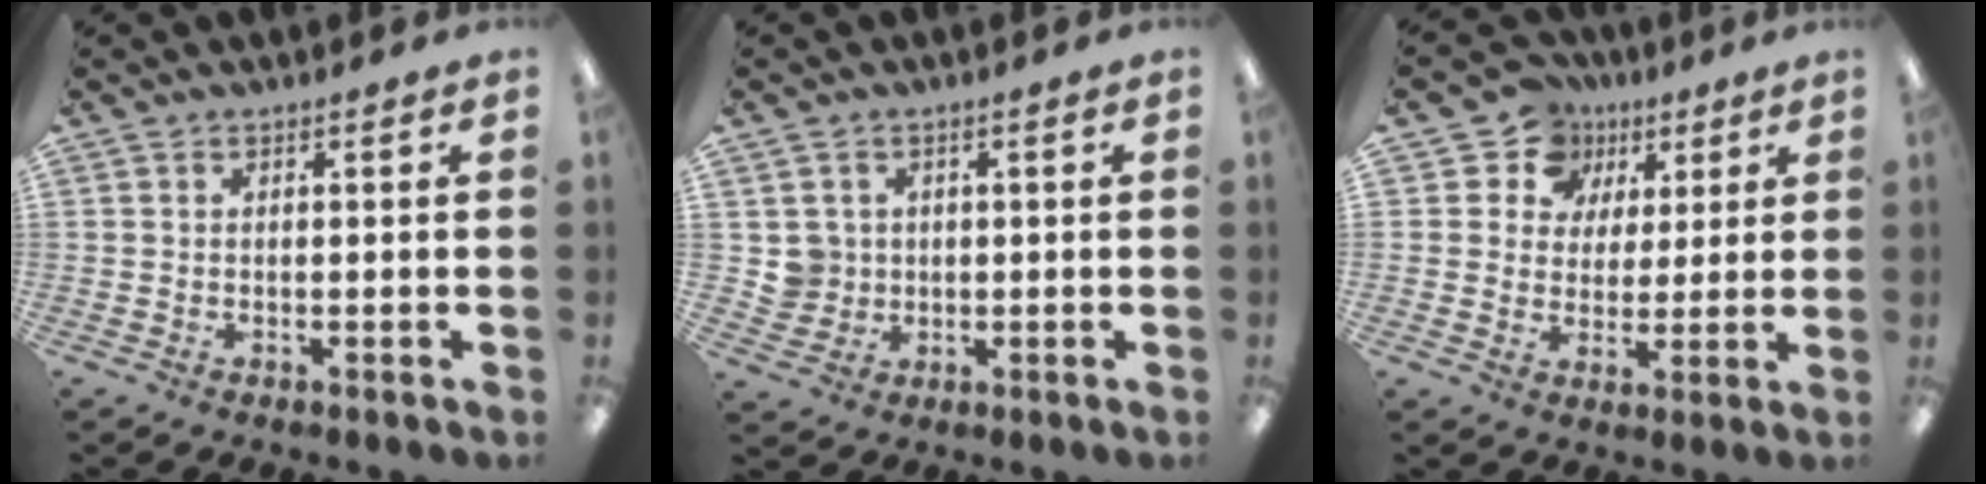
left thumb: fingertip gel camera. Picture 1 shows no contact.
{"total": 4.4, "force": [0.9, 4.3, 0.3], "torque": [-0.005, 0.003, 0.017]}
{"total": 9.7, "force": [5.2, 8.1, 1.2], "torque": [-0.038, -0.036, 0.098]}